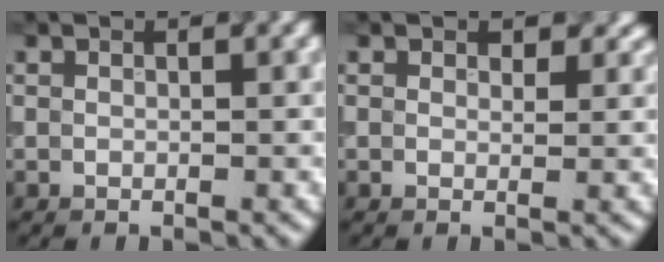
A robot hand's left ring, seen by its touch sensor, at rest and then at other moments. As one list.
[{"total": 1.4, "force": [0.9, 0.9, 0.6], "torque": [-0.007, -0.005, 0.010]}]